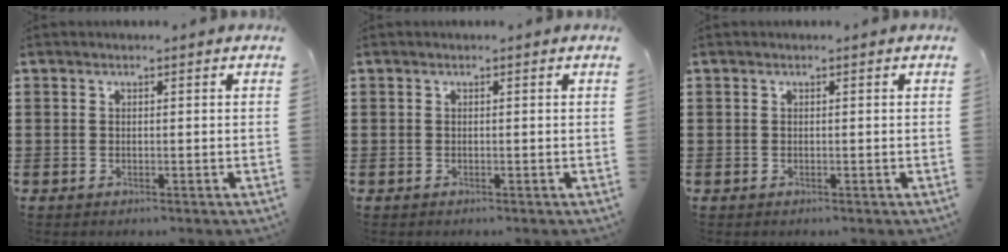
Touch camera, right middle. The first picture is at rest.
{"total": 0.0}
{"total": 0.0}